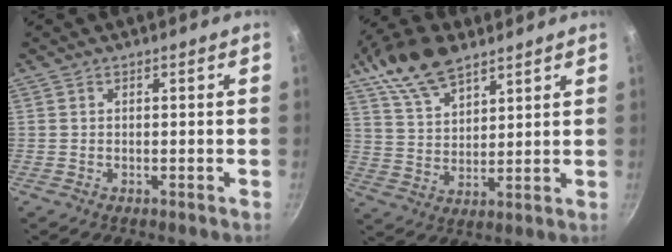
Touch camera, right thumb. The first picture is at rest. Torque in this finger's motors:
{"motor_torque": [0.43, 0.73, -0.04, 0.35, 0.04]}